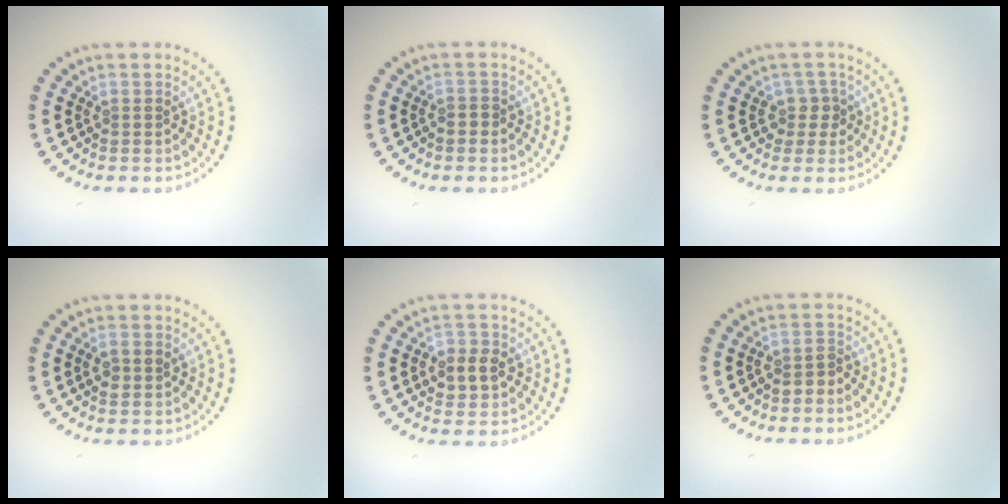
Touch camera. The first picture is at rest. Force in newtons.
{"total": 0.6, "press": 0.4, "slide": 0.4}
{"total": 1.9, "press": 1.5, "slide": 1.1}
{"total": 1.5, "press": 1.4, "slide": 0.3}
{"total": 2.9, "press": 2.8, "slide": 0.3}
{"total": 1.4, "press": 1.2, "slide": 0.7}